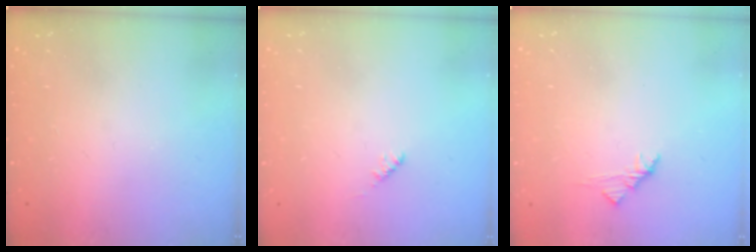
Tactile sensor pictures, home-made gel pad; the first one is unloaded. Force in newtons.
{"total": 3.1, "press": 3.1, "slide": 0.6}
{"total": 3.3, "press": 3.2, "slide": 0.8}